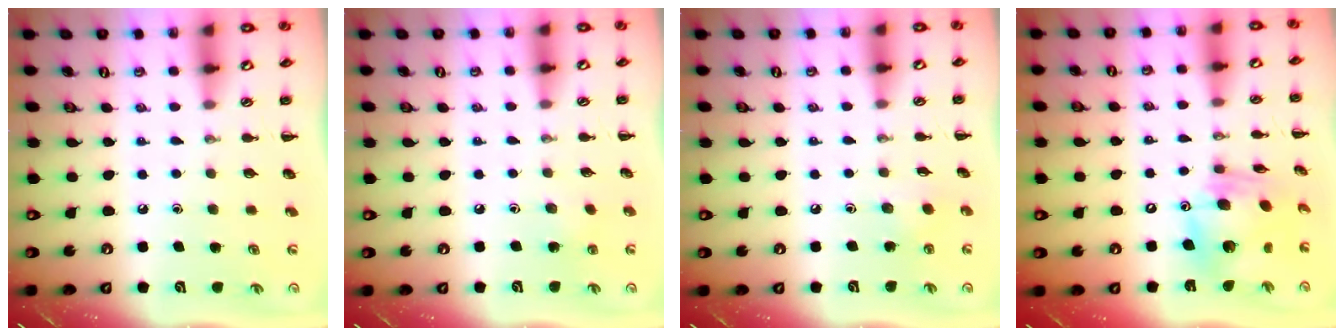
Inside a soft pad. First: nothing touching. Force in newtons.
{"total": 3.8, "press": 3.7, "slide": 1.0}
{"total": 2.7, "press": 2.6, "slide": 0.6}
{"total": 14.0, "press": 13.4, "slide": 3.9}